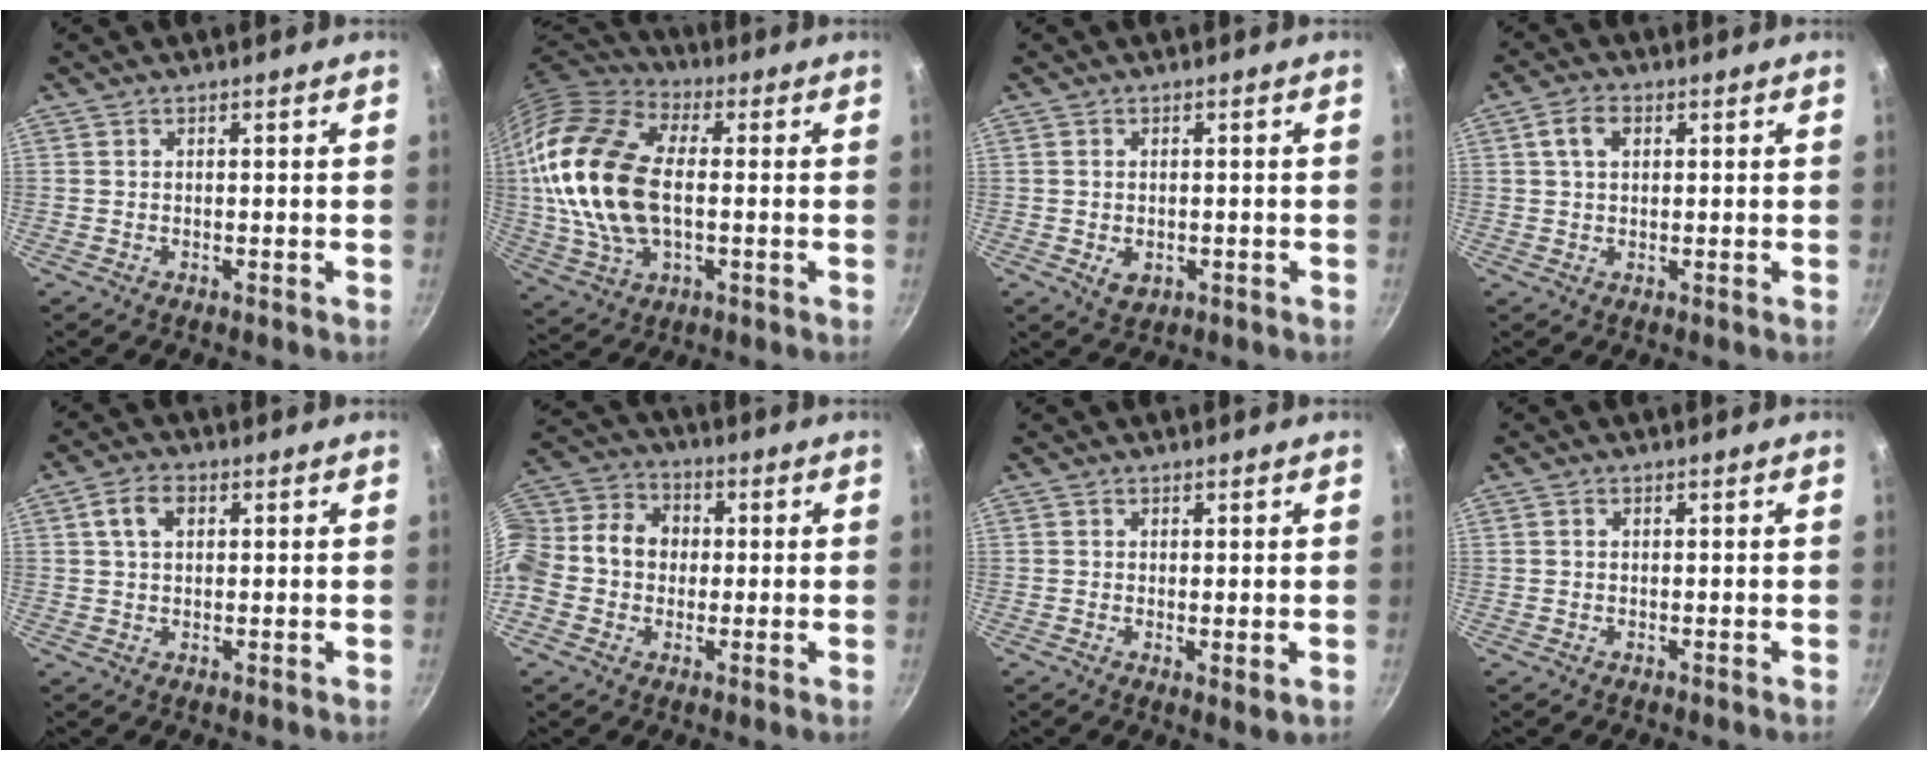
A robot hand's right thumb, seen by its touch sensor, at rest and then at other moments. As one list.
[{"total": 22.1, "force": [0.5, 13.2, 17.7], "torque": [-0.344, 0.021, 0.003]}, {"total": 3.3, "force": [-0.6, 2.3, 2.2], "torque": [-0.035, -0.005, -0.005]}, {"total": 4.3, "force": [1.3, 2.8, 2.9], "torque": [-0.047, 0.005, 0.020]}, {"total": 4.9, "force": [1.5, 3.3, 3.4], "torque": [-0.052, 0.005, 0.023]}, {"total": 16.1, "force": [-0.1, 13.6, 8.7], "torque": [-0.160, 0.041, -0.023]}, {"total": 2.1, "force": [0.5, 0.8, 1.8], "torque": [-0.027, -0.014, 0.006]}, {"total": 0.7, "force": [0.2, 0.5, 0.4], "torque": [-0.006, 0.004, 0.003]}]